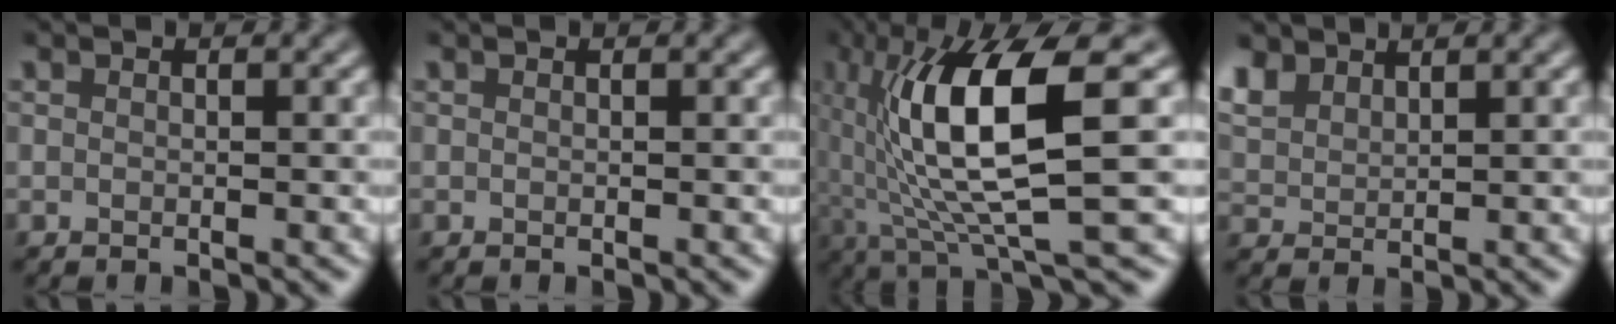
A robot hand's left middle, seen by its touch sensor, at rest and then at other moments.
{"total": 0.0}
{"total": 10.7, "force": [1.3, 2.4, 10.3], "torque": [-0.170, 0.000, 0.030]}
{"total": 3.1, "force": [2.4, 1.5, 1.2], "torque": [-0.038, 0.010, 0.053]}